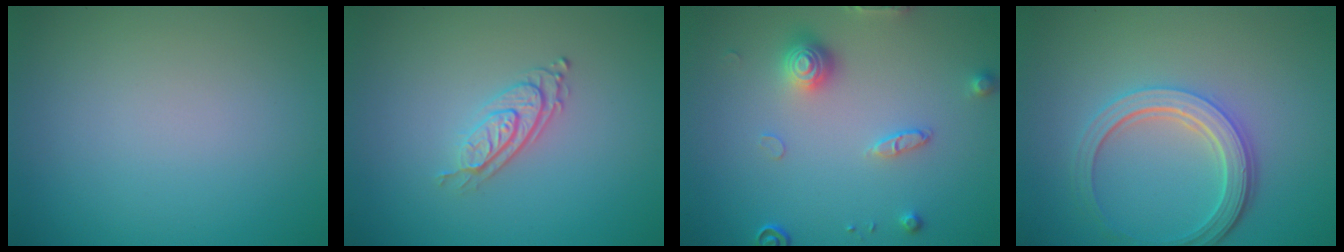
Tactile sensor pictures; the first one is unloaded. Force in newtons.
{"total": 2.8, "press": 2.1, "slide": 1.9}
{"total": 3.0, "press": 2.8, "slide": 0.9}
{"total": 4.7, "press": 3.5, "slide": 3.1}